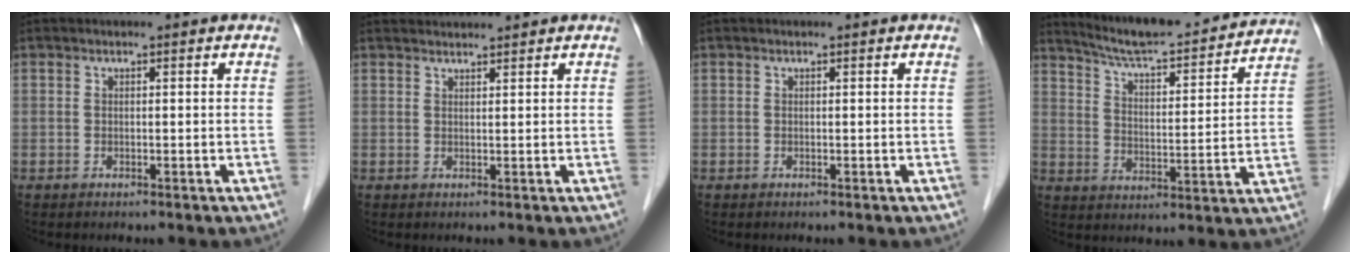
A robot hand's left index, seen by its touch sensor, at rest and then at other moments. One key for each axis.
{"total": 2.6, "fx": 2.6, "fy": -0.1, "fz": 0.1, "tx": -0.003, "ty": 0.021, "tz": 0.048}
{"total": 0.0}
{"total": 18.6, "fx": 17.4, "fy": 1.9, "fz": 6.5, "tx": -0.102, "ty": -0.008, "tz": 0.245}